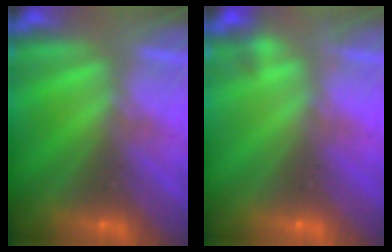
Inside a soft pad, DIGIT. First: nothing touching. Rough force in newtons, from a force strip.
{"total": 2.2}